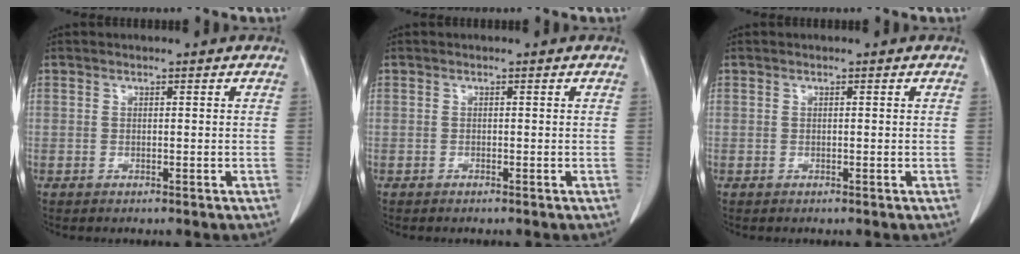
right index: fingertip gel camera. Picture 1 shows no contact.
{"total": 0.0}
{"total": 0.0}